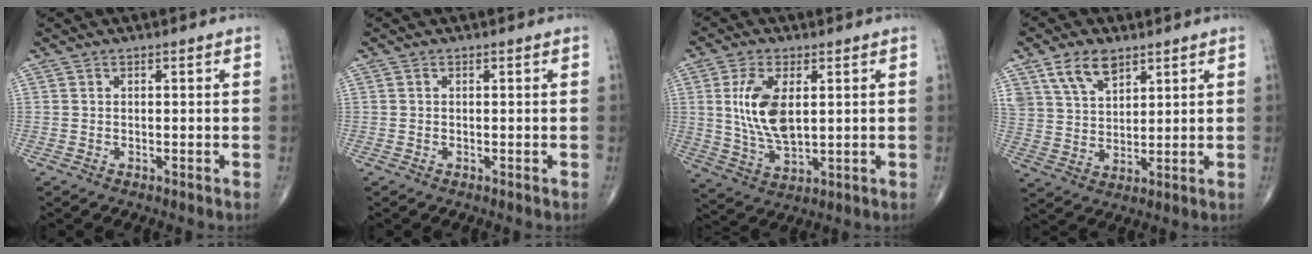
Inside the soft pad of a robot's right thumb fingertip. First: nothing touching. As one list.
[{"total": 0.0}, {"total": 11.1, "force": [2.2, 5.5, 9.4], "torque": [-0.187, -0.015, 0.049]}, {"total": 8.3, "force": [5.2, 4.6, 4.5], "torque": [-0.070, -0.023, 0.105]}]